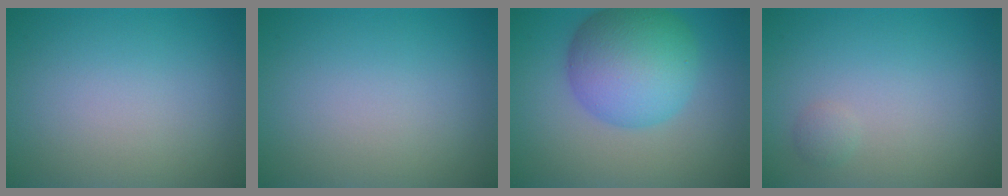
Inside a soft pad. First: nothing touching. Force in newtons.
{"total": 0.0}
{"total": 8.5, "press": 8.5, "slide": 0.1}
{"total": 0.7, "press": 0.7, "slide": 0.0}